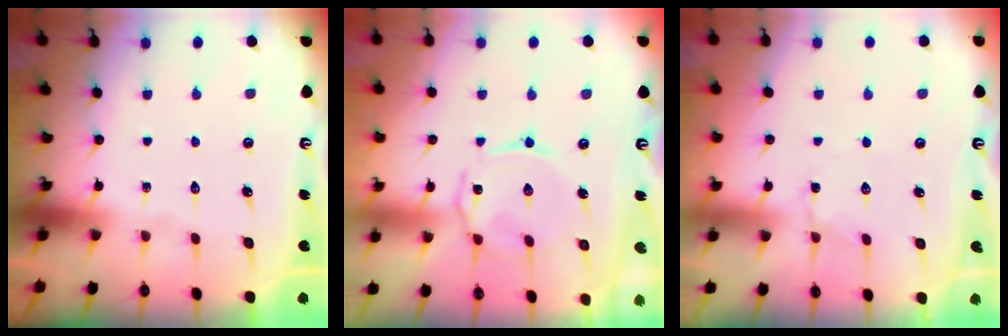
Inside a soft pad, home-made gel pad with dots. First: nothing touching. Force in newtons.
{"total": 4.0, "press": 3.9, "slide": 0.4}
{"total": 2.2, "press": 2.2, "slide": 0.6}